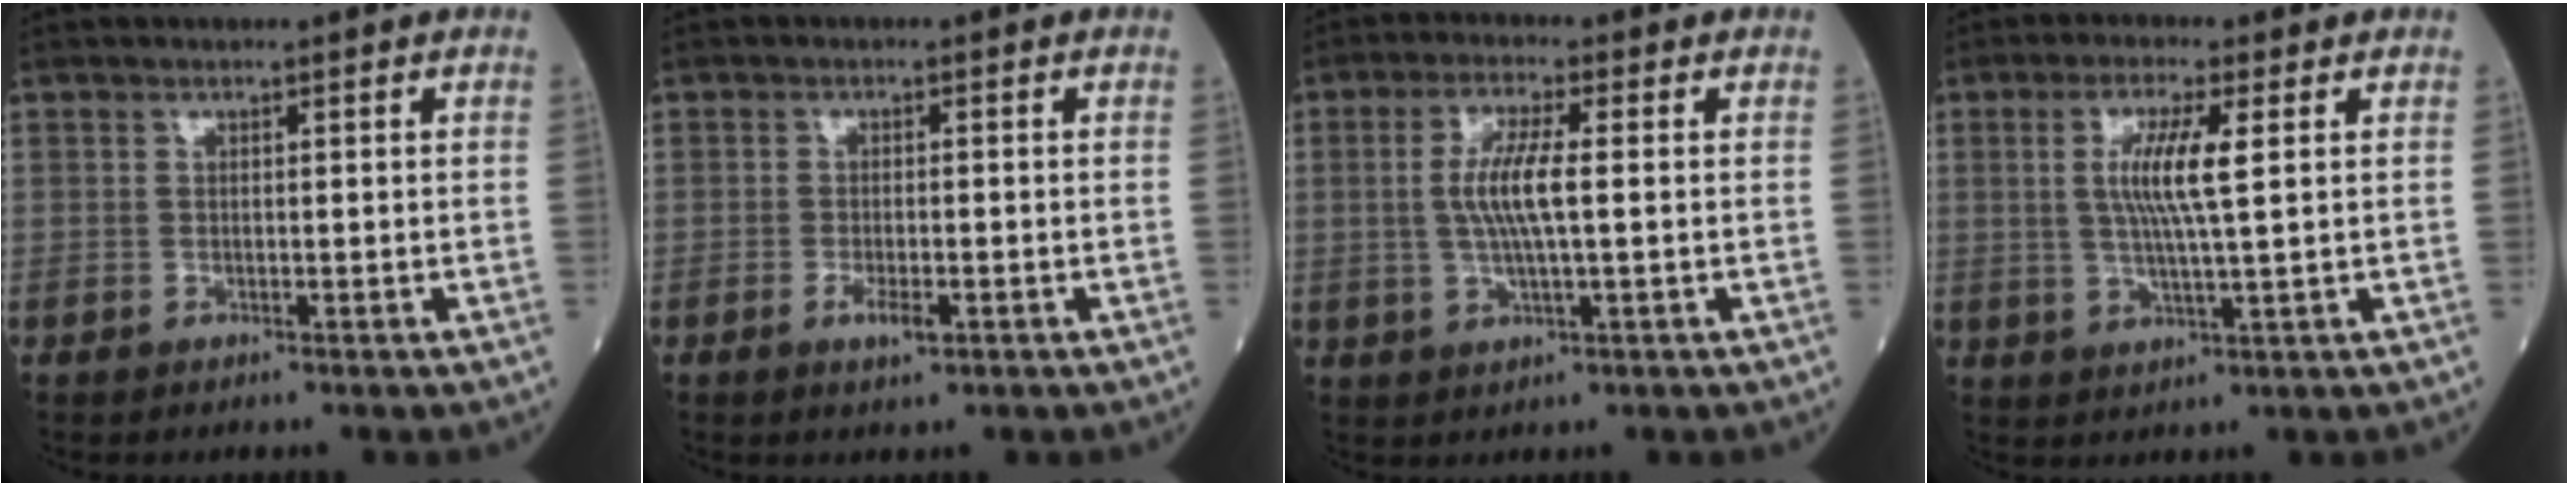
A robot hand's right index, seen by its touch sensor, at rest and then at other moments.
{"total": 2.5, "force": [-1.1, 0.7, 2.2], "torque": [-0.041, -0.002, -0.016]}
{"total": 6.6, "force": [0.4, 0.8, 6.5], "torque": [-0.134, 0.000, 0.007]}
{"total": 6.9, "force": [1.5, 0.1, 6.8], "torque": [-0.136, 0.000, 0.028]}